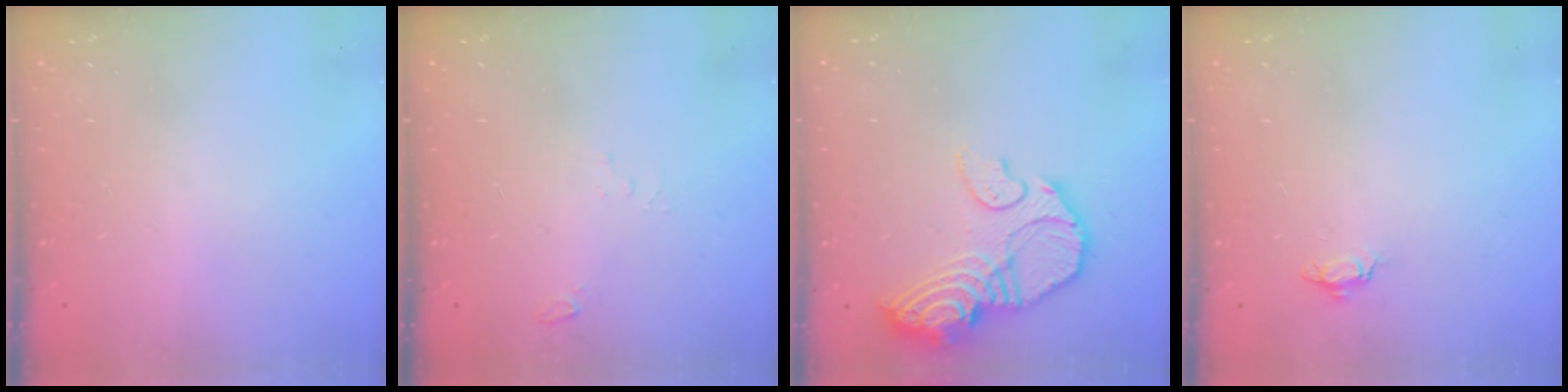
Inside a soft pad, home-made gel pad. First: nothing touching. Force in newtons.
{"total": 3.0, "press": 2.1, "slide": 2.1}
{"total": 15.3, "press": 15.2, "slide": 1.4}
{"total": 3.4, "press": 3.3, "slide": 0.5}